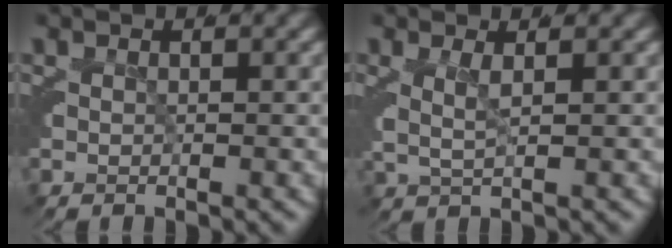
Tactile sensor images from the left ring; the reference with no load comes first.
{"total": 1.5, "force": [0.3, 0.7, 1.3], "torque": [-0.034, -0.004, 0.008]}